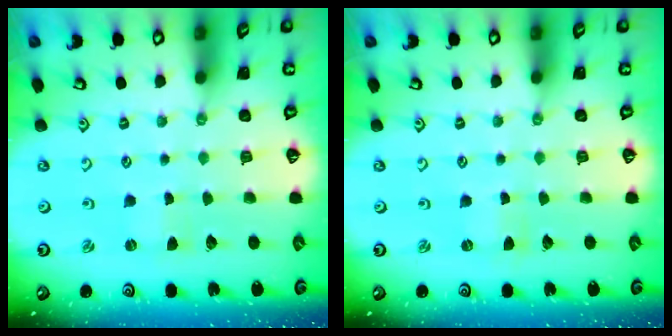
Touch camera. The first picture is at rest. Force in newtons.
{"total": 0.0}